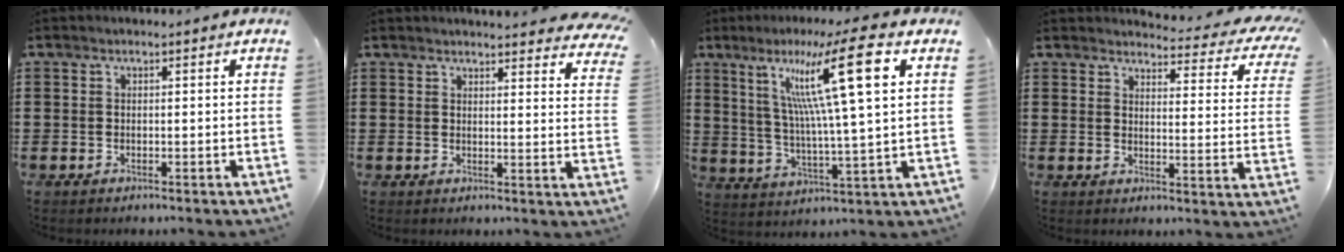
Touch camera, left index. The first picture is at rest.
{"total": 3.6, "force": [3.6, 0.0, 0.6], "torque": [-0.009, -0.019, 0.064]}
{"total": 14.6, "force": [6.9, 0.6, 12.9], "torque": [-0.245, -0.007, 0.101]}
{"total": 3.9, "force": [3.6, 0.5, 1.5], "torque": [-0.031, -0.030, 0.056]}